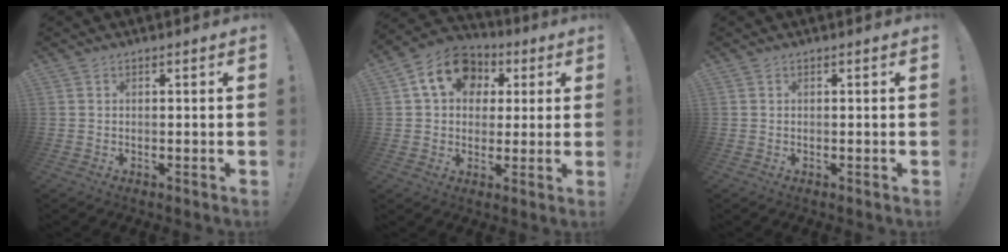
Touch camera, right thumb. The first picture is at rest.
{"total": 13.9, "force": [4.8, 10.6, 7.6], "torque": [-0.118, -0.004, 0.094]}
{"total": 0.0}